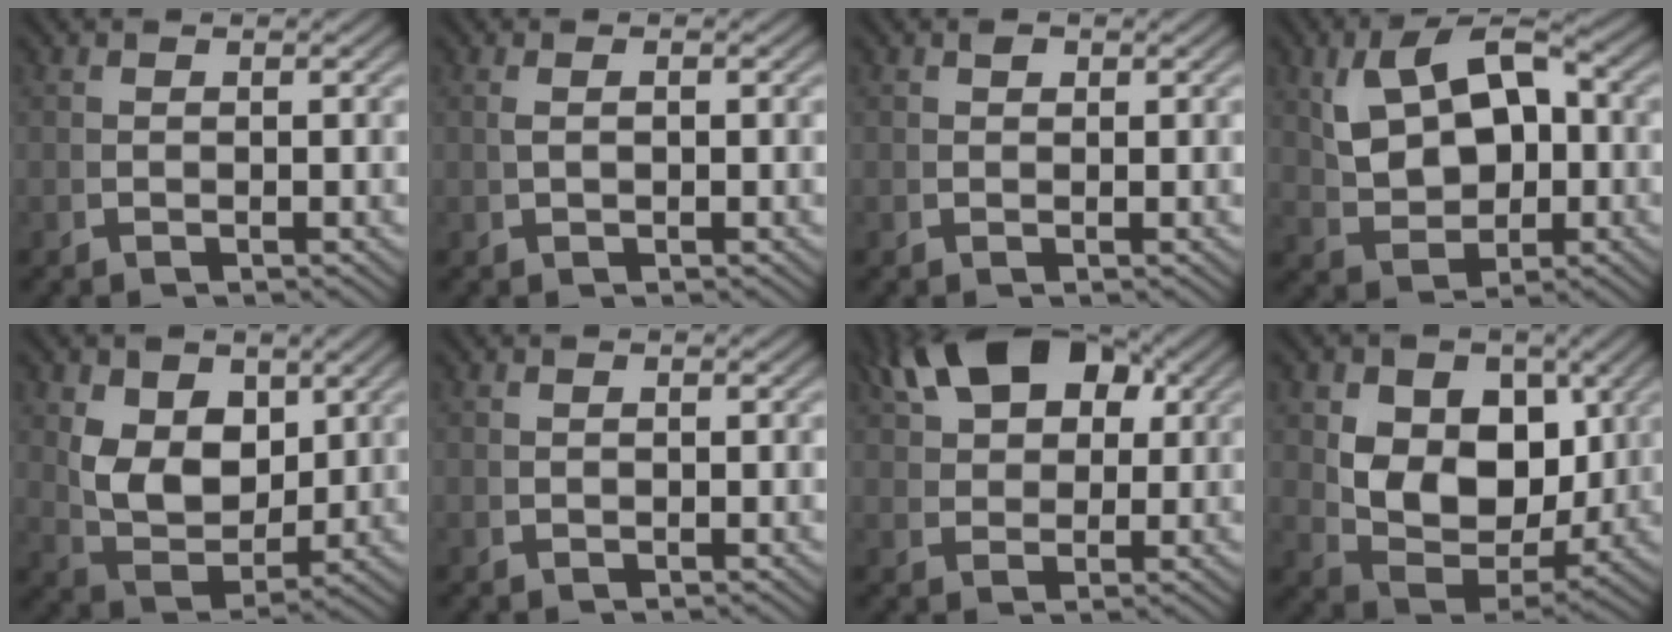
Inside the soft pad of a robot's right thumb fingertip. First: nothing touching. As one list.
[{"total": 0.7, "force": [0.2, -0.2, 0.6], "torque": [-0.013, 0.002, 0.010]}, {"total": 0.9, "force": [0.6, 0.5, 0.4], "torque": [-0.003, -0.001, 0.011]}, {"total": 9.2, "force": [1.5, 5.7, 7.1], "torque": [-0.132, -0.016, 0.044]}, {"total": 7.7, "force": [1.3, 5.2, 5.6], "torque": [-0.130, -0.044, 0.044]}, {"total": 0.0}, {"total": 9.8, "force": [4.7, 5.6, 6.6], "torque": [-0.102, 0.006, 0.084]}, {"total": 9.9, "force": [1.1, 6.7, 7.3], "torque": [-0.152, -0.046, 0.037]}]